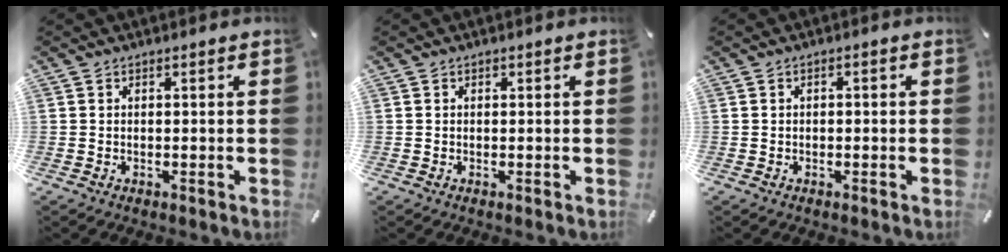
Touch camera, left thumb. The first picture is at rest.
{"total": 0.0}
{"total": 0.8, "force": [-0.4, 0.4, 0.5], "torque": [-0.010, 0.001, -0.009]}